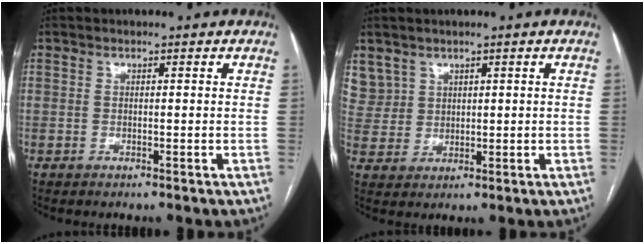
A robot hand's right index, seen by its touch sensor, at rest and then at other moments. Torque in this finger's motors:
{"motor_torque": [-0.23, 0.26, 0.02, 0.00]}